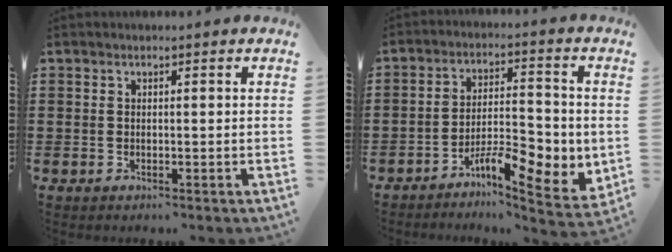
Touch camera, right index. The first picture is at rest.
{"total": 8.3, "force": [-4.1, 3.1, 6.5], "torque": [-0.097, 0.007, -0.071]}